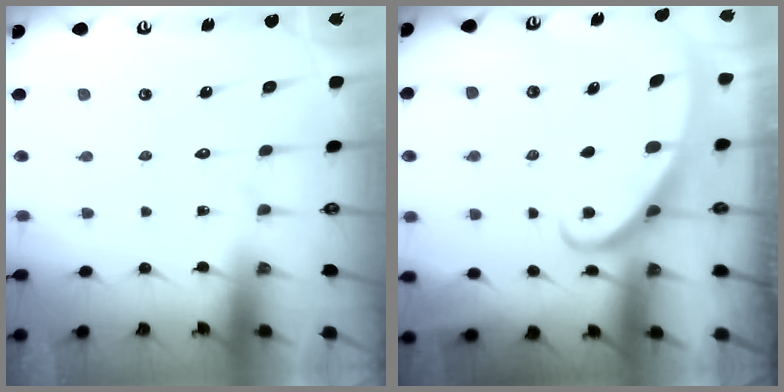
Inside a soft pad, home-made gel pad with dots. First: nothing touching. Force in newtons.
{"total": 2.6, "press": 2.6, "slide": 0.3}